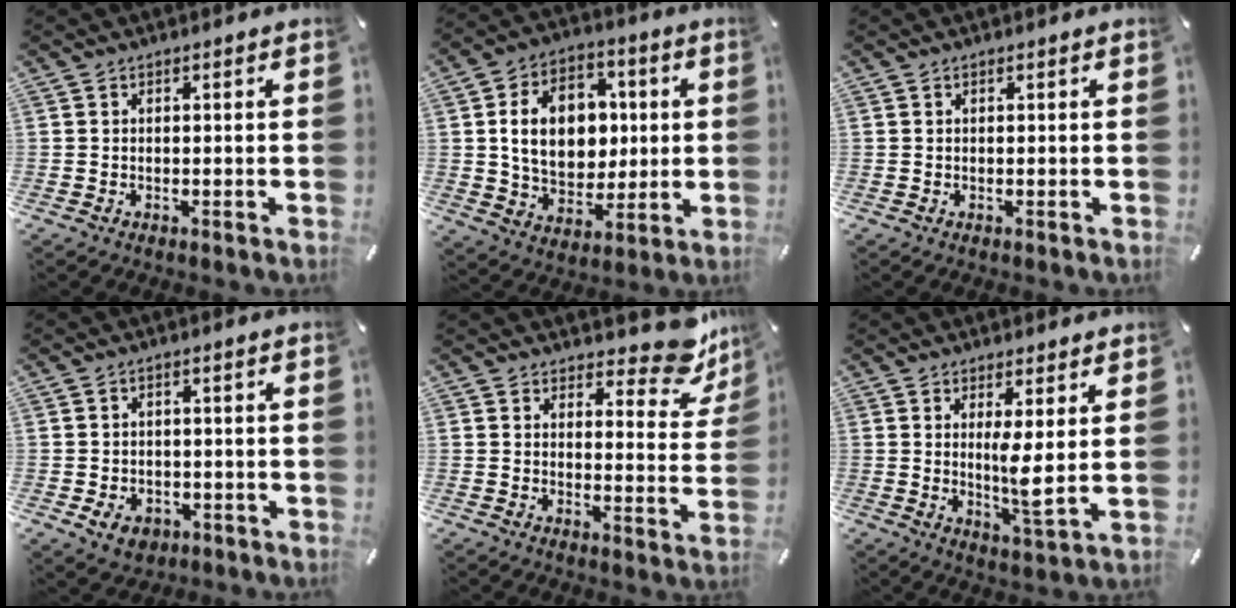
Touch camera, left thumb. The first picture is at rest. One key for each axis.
{"total": 15.4, "fx": 1.8, "fy": 11.9, "fz": 9.7, "tx": -0.167, "ty": 0.011, "tz": 0.035}
{"total": 0.0}
{"total": 4.8, "fx": -1.8, "fy": 3.7, "fz": 2.6, "tx": -0.045, "ty": 0.003, "tz": -0.034}
{"total": 10.6, "fx": 8.4, "fy": 4.5, "fz": 4.7, "tx": -0.046, "ty": -0.066, "tz": 0.146}
{"total": 8.0, "fx": 2.0, "fy": 1.1, "fz": 7.6, "tx": -0.133, "ty": -0.036, "tz": 0.029}